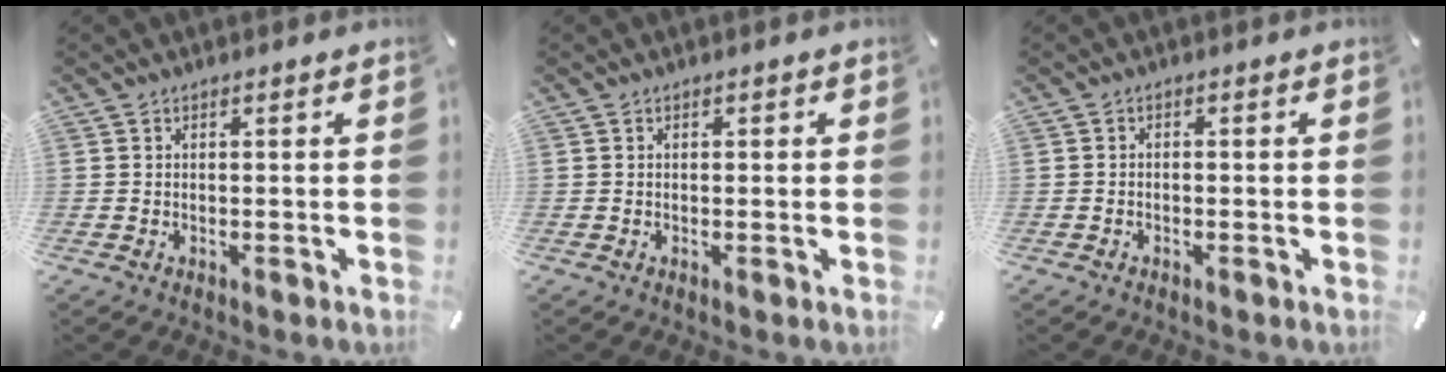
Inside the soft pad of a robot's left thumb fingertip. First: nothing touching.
{"total": 0.5, "force": [0.1, 0.4, 0.3], "torque": [-0.007, 0.002, 0.001]}
{"total": 0.8, "force": [-0.7, 0.3, 0.4], "torque": [-0.010, 0.000, -0.013]}